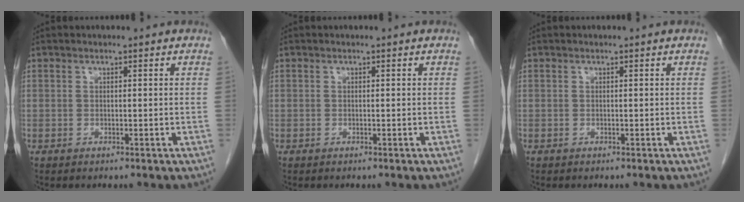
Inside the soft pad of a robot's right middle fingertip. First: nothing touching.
{"total": 0.0}
{"total": 0.0}